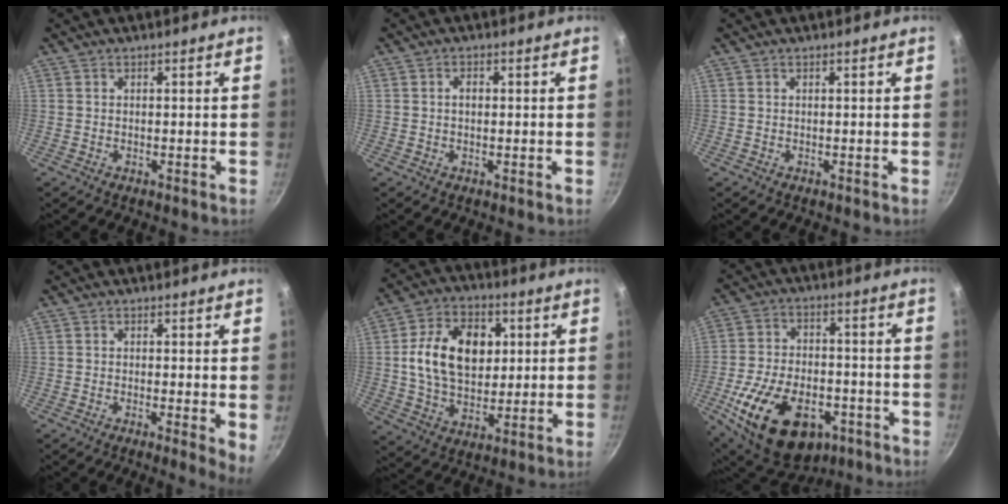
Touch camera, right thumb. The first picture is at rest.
{"total": 1.0, "force": [0.0, 0.6, 0.7], "torque": [-0.012, 0.003, 0.000]}
{"total": 0.0}
{"total": 3.6, "force": [-0.1, 0.8, 3.5], "torque": [-0.043, -0.011, -0.005]}
{"total": 16.2, "force": [2.9, 11.2, 11.3], "torque": [-0.163, 0.003, 0.045]}
{"total": 21.8, "force": [-8.5, 13.5, 14.8], "torque": [-0.238, 0.025, -0.125]}